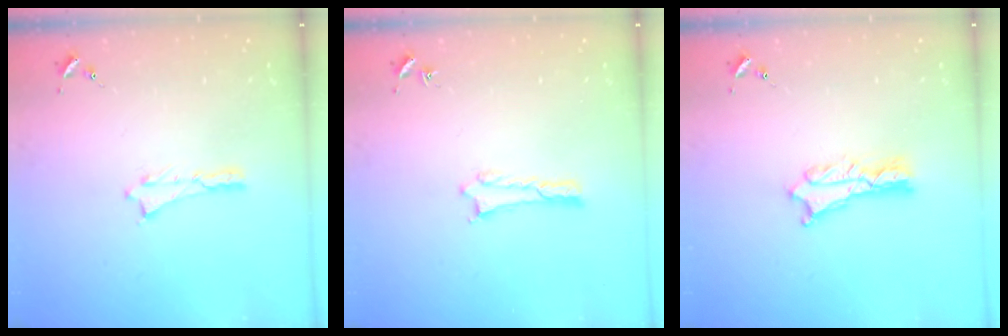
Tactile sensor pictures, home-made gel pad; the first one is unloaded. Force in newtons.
{"total": 0.0}
{"total": 1.8, "press": 1.7, "slide": 0.2}